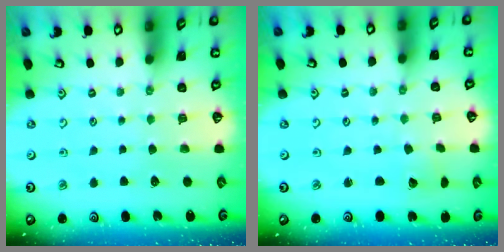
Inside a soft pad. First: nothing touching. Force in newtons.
{"total": 2.4, "press": 2.4, "slide": 0.1}